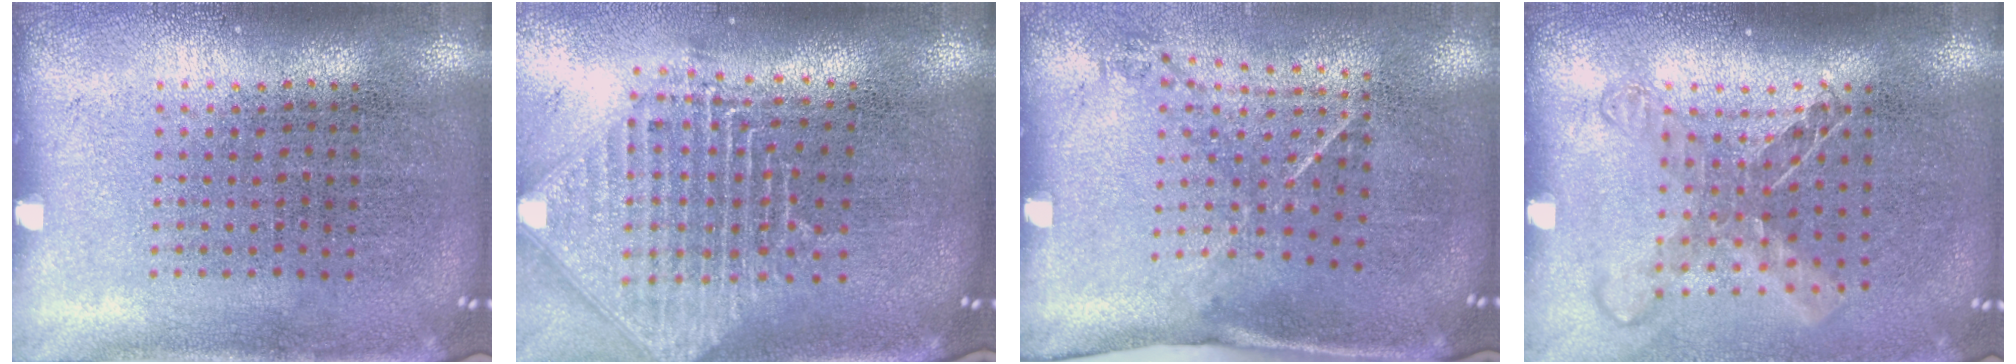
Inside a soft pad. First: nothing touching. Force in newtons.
{"total": 2.4, "press": 1.8, "slide": 1.6}
{"total": 1.5, "press": 1.0, "slide": 1.1}
{"total": 1.7, "press": 1.3, "slide": 1.0}